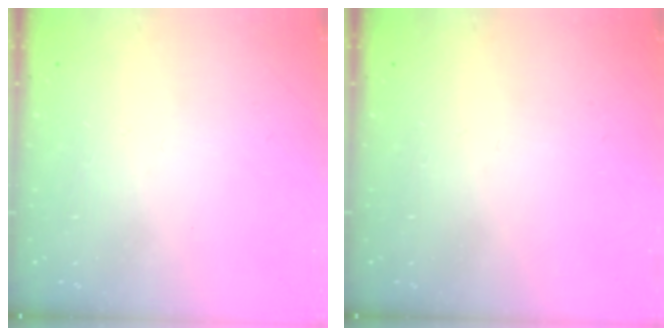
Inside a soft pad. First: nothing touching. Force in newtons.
{"total": 0.0}